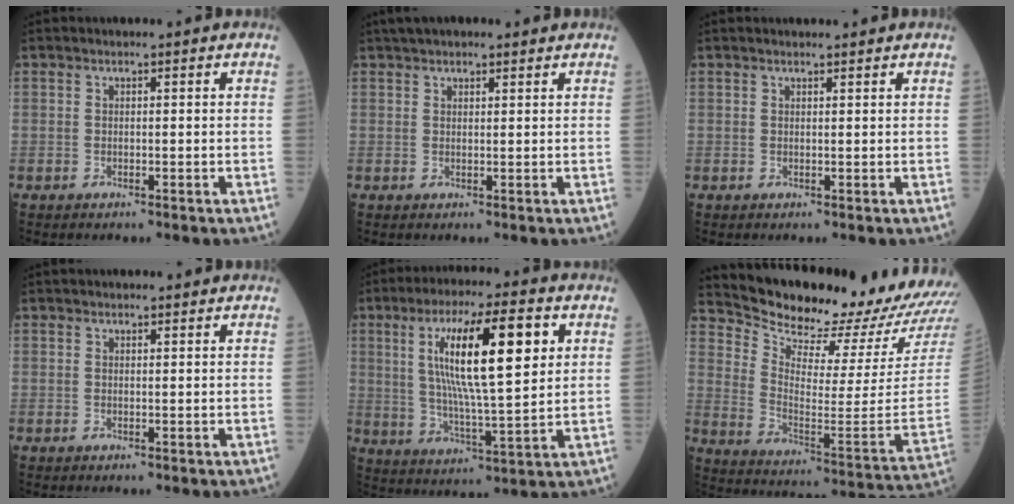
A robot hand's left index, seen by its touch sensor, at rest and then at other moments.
{"total": 5.4, "force": [4.5, 1.3, 2.8], "torque": [-0.043, 0.034, 0.069]}
{"total": 2.0, "force": [1.8, 0.0, 0.8], "torque": [-0.009, 0.008, 0.022]}
{"total": 2.7, "force": [2.5, 0.4, 1.0], "torque": [-0.011, 0.021, 0.029]}
{"total": 15.6, "force": [4.4, 2.2, 14.8], "torque": [-0.274, 0.007, 0.075]}
{"total": 21.8, "force": [20.7, 0.7, 6.6], "torque": [-0.135, -0.121, 0.289]}